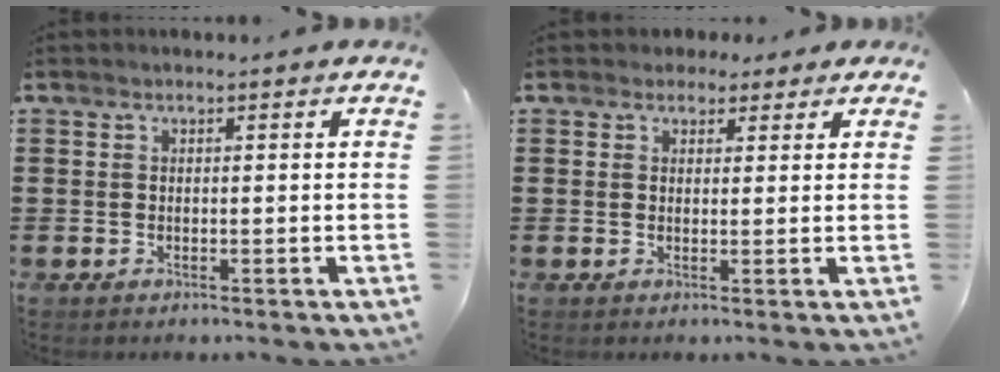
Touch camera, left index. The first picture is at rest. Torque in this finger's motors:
{"motor_torque": [2.14, 0.00, 0.64, 0.03]}